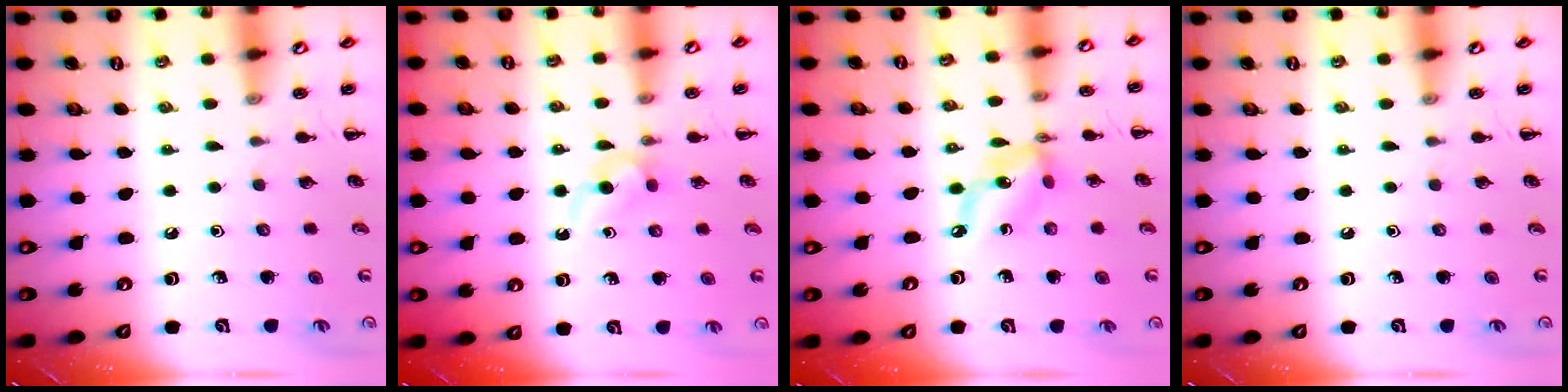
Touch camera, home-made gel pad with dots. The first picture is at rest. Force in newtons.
{"total": 3.0, "press": 2.8, "slide": 1.1}
{"total": 7.7, "press": 7.5, "slide": 1.9}
{"total": 0.0}